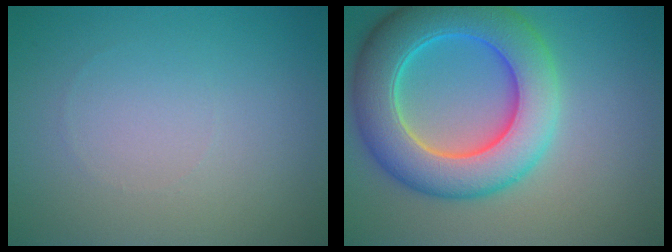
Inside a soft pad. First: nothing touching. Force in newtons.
{"total": 9.5, "press": 9.5, "slide": 0.2}